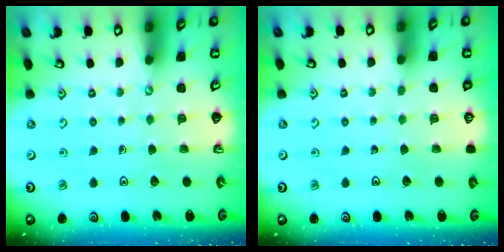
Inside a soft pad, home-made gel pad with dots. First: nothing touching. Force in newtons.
{"total": 0.0}